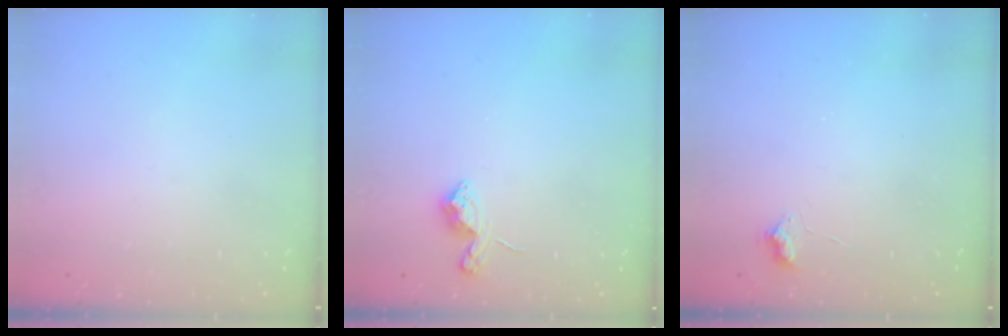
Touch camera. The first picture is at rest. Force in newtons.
{"total": 8.0, "press": 8.0, "slide": 0.6}
{"total": 5.1, "press": 5.0, "slide": 0.7}